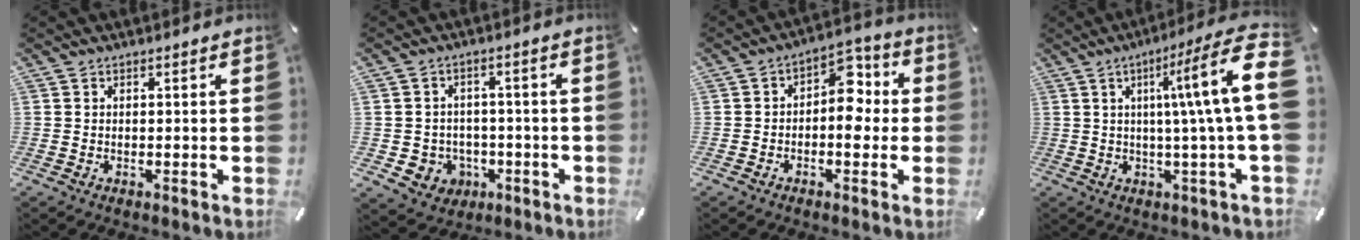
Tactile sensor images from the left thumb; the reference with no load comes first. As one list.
[{"total": 6.3, "force": [-1.1, 6.1, 1.1], "torque": [-0.020, 0.002, -0.015]}, {"total": 9.0, "force": [-0.2, 5.6, 7.0], "torque": [-0.089, -0.002, -0.008]}, {"total": 20.0, "force": [4.2, 1.7, 19.5], "torque": [-0.293, -0.032, 0.046]}]